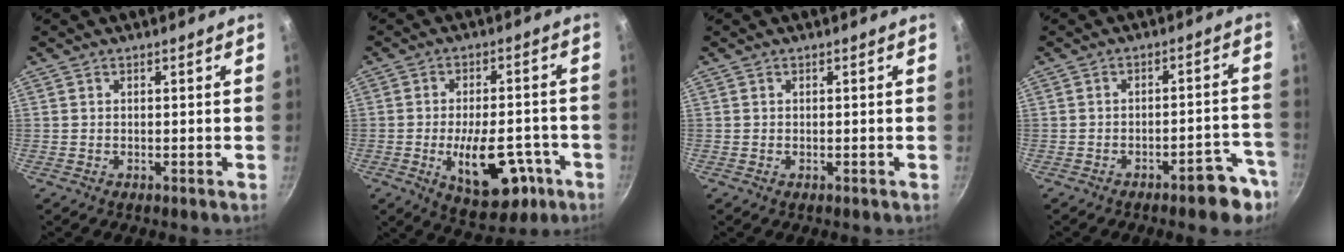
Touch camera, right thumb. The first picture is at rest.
{"total": 13.7, "force": [-4.8, 6.8, 10.8], "torque": [-0.148, 0.020, -0.061]}
{"total": 0.0}
{"total": 8.1, "force": [-5.1, 2.5, 5.8], "torque": [-0.060, 0.045, -0.061]}